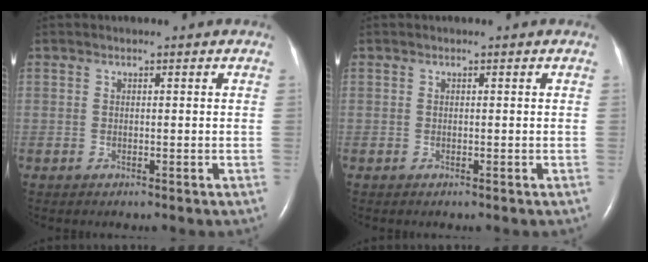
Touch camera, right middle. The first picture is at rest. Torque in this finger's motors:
{"motor_torque": [-0.11, -0.18, 0.00, 0.00]}